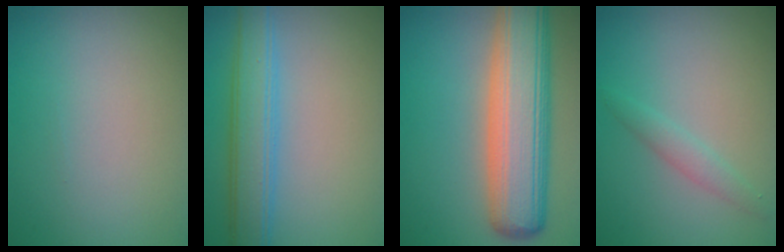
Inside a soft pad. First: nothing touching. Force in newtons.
{"total": 4.9, "press": 4.9, "slide": 0.1}
{"total": 10.5, "press": 10.4, "slide": 0.9}
{"total": 1.6, "press": 1.6, "slide": 0.1}